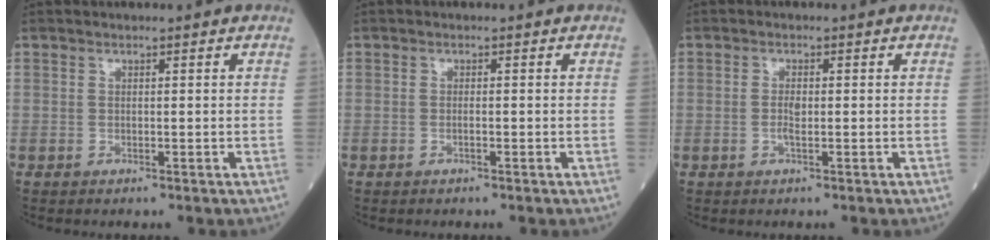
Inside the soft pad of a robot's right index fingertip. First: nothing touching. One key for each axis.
{"total": 0.5, "fx": -0.2, "fy": 0.1, "fz": 0.5, "tx": -0.010, "ty": 0.002, "tz": -0.001}
{"total": 1.5, "fx": -0.2, "fy": 0.4, "fz": 1.4, "tx": -0.031, "ty": 0.001, "tz": -0.001}